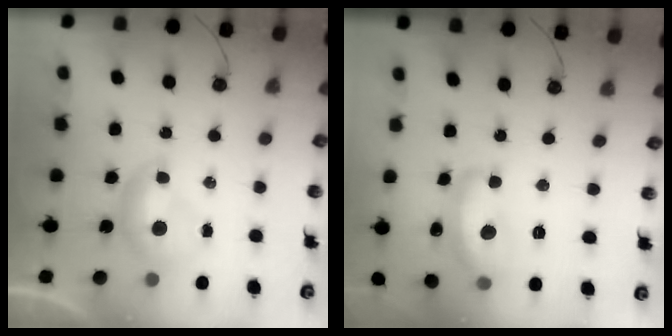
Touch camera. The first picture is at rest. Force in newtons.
{"total": 8.8, "press": 8.8, "slide": 0.5}